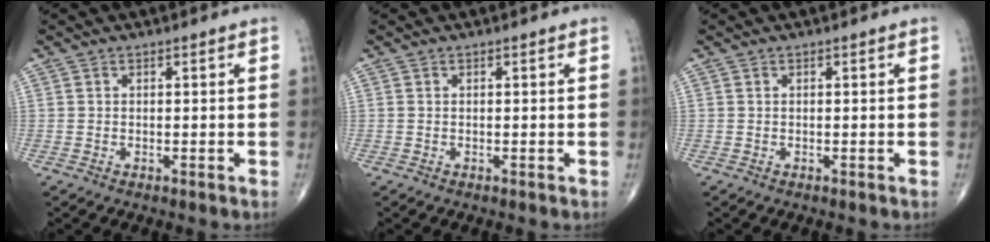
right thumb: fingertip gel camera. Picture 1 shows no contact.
{"total": 0.0}
{"total": 0.0}